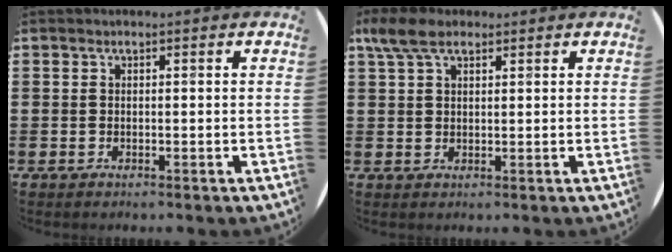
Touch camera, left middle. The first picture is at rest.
{"total": 4.5, "force": [3.0, 2.1, 2.6], "torque": [-0.050, 0.004, 0.055]}